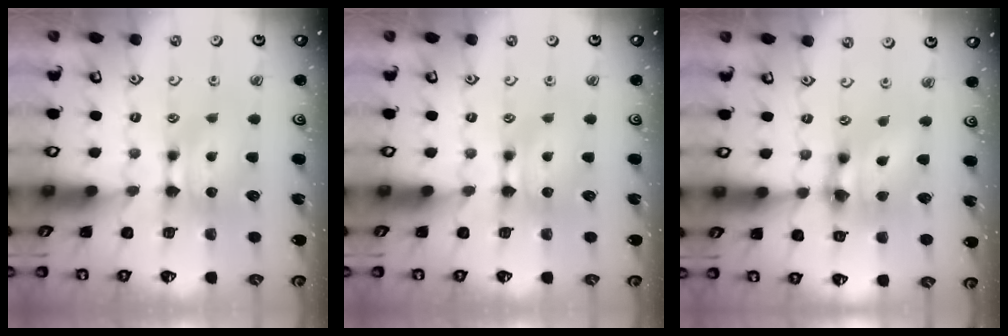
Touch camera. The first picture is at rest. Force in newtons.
{"total": 0.0}
{"total": 5.5, "press": 4.9, "slide": 2.5}